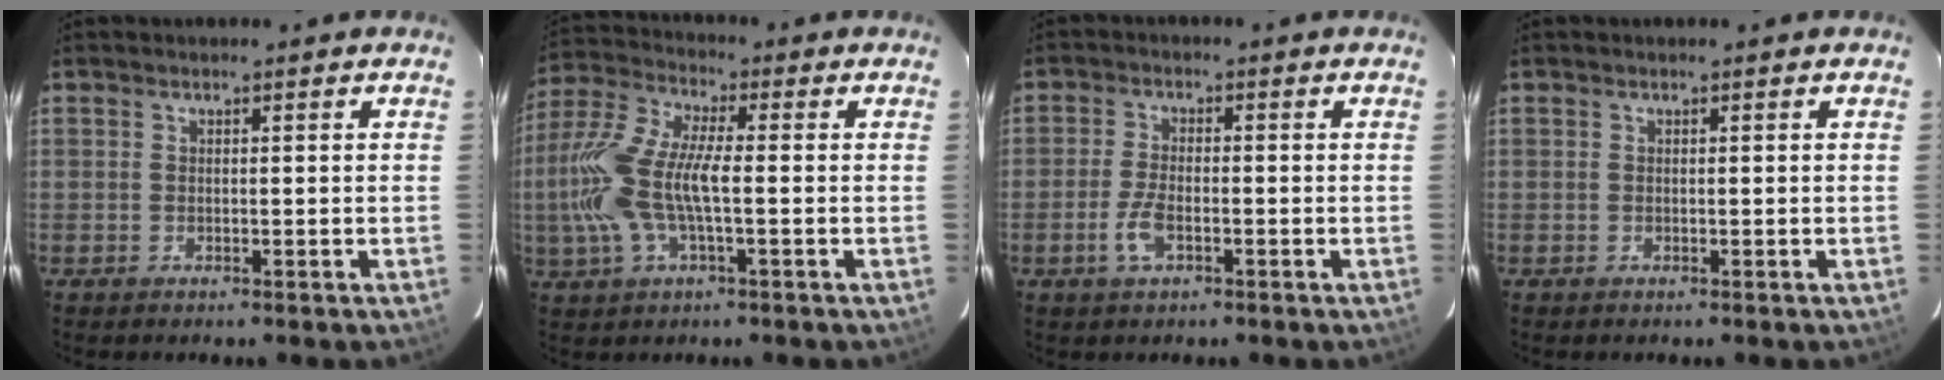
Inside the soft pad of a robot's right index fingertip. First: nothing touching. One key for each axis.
{"total": 14.2, "fx": -1.6, "fy": 4.7, "fz": 13.2, "tx": -0.281, "ty": 0.005, "tz": -0.035}
{"total": 4.6, "fx": -2.0, "fy": 2.0, "fz": 3.6, "tx": -0.082, "ty": -0.002, "tz": -0.039}
{"total": 0.0}